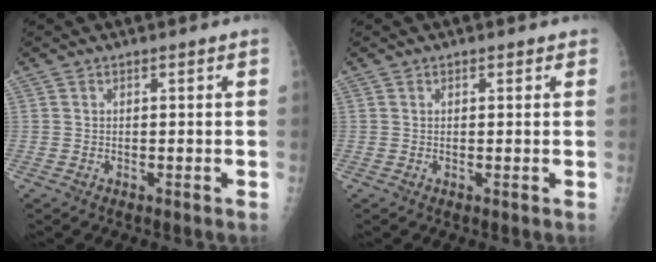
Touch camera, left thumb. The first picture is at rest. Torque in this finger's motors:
{"motor_torque": [-0.26, -0.12, -0.12, 0.00, -0.07]}